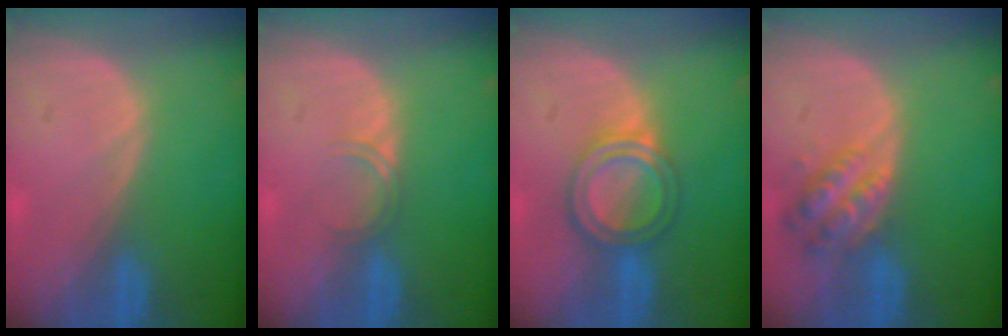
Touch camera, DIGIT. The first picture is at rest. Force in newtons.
{"total": 1.7, "press": 1.7, "slide": 0.3}
{"total": 6.2, "press": 5.4, "slide": 3.1}
{"total": 6.0, "press": 5.5, "slide": 2.3}